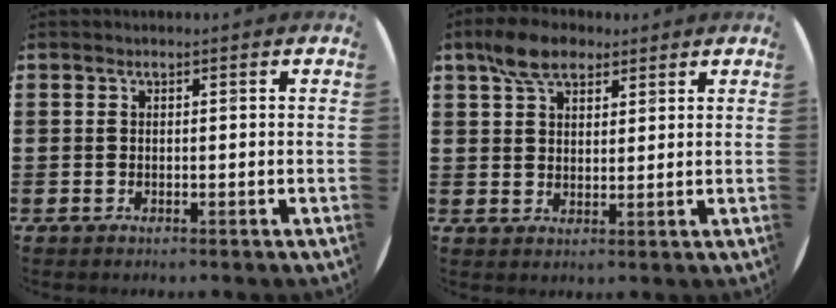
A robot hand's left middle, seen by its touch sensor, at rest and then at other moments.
{"total": 5.9, "force": [4.4, 3.0, 2.5], "torque": [-0.054, 0.005, 0.082]}